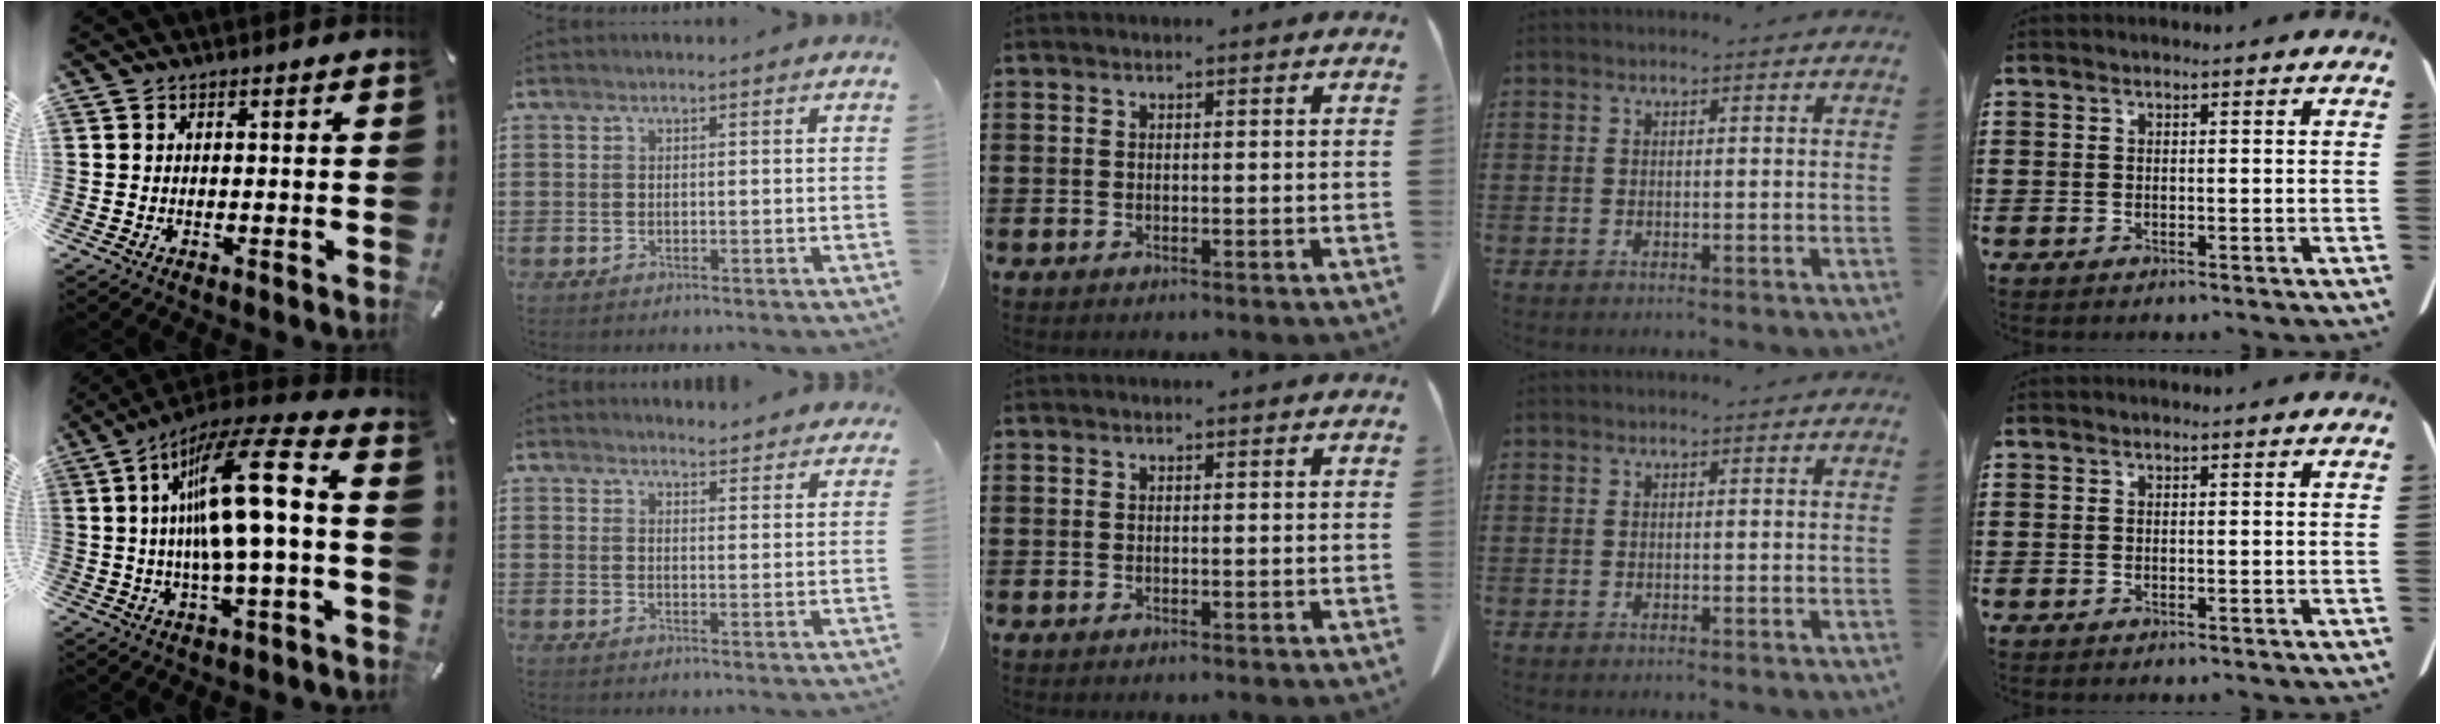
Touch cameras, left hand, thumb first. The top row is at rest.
{"thumb": {"total": 17.3, "force": [2.3, 2.9, 16.9], "torque": [-0.304, -0.014, 0.022]}, "index": {"total": 3.5, "force": [3.5, 0.3, 0.2], "torque": [-0.007, -0.015, 0.065]}}